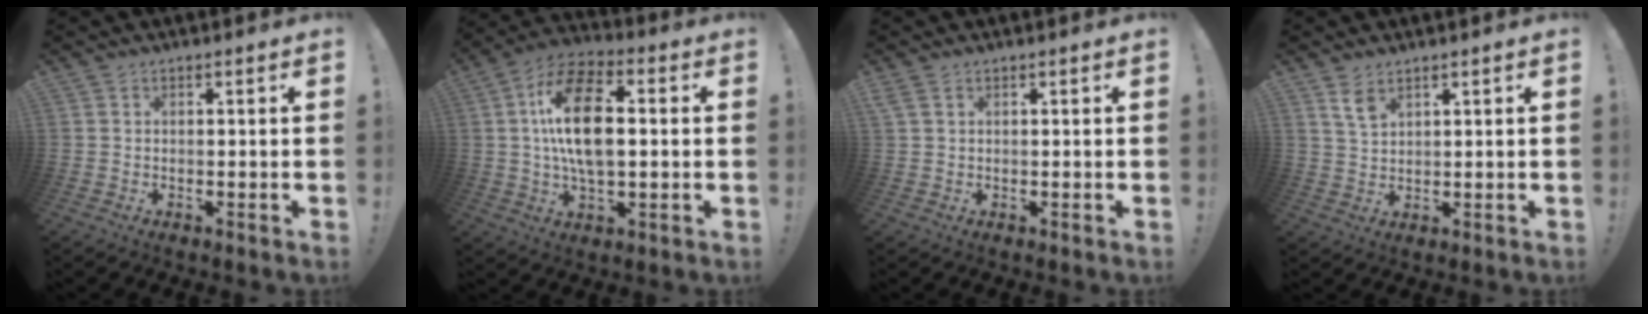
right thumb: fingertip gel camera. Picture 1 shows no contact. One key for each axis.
{"total": 16.7, "fx": 1.5, "fy": 9.2, "fz": 13.9, "tx": -0.247, "ty": 0.007, "tz": 0.024}
{"total": 1.8, "fx": 0.9, "fy": 1.0, "fz": 1.3, "tx": -0.027, "ty": 0.004, "tz": 0.018}
{"total": 5.1, "fx": 3.3, "fy": 2.9, "fz": 2.5, "tx": -0.035, "ty": -0.020, "tz": 0.061}